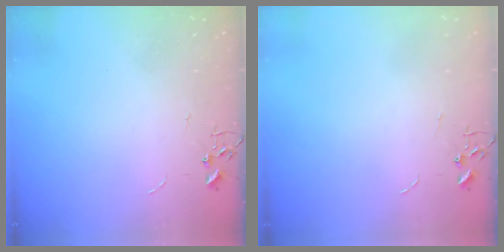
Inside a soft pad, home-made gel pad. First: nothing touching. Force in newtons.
{"total": 0.0}